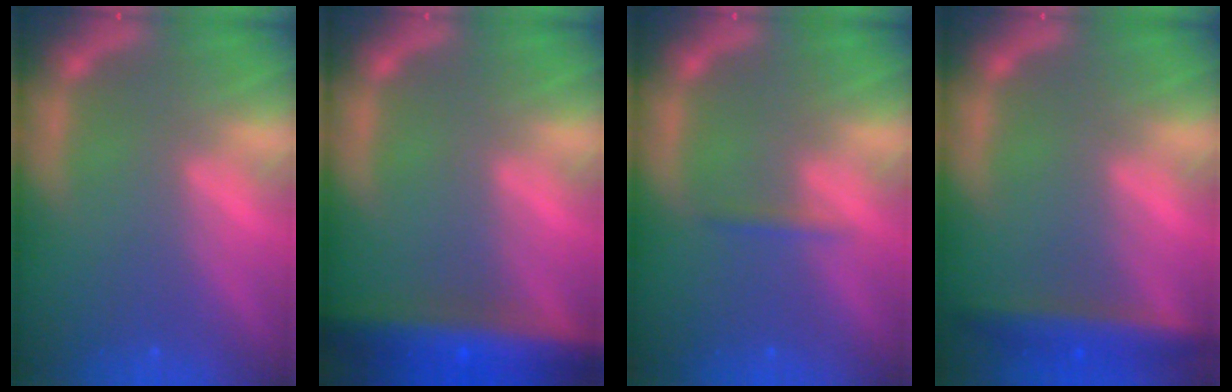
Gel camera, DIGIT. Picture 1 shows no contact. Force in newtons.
{"total": 9.5}
{"total": 0.9}
{"total": 4.5}